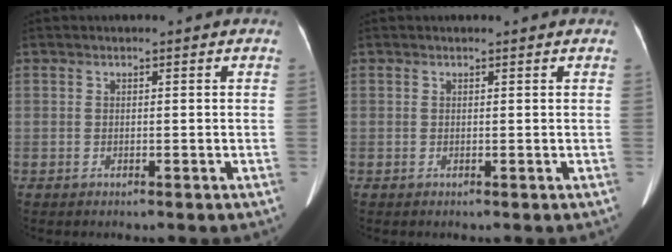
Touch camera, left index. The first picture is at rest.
{"total": 0.7, "force": [0.7, 0.1, 0.1], "torque": [-0.009, 0.005, 0.008]}